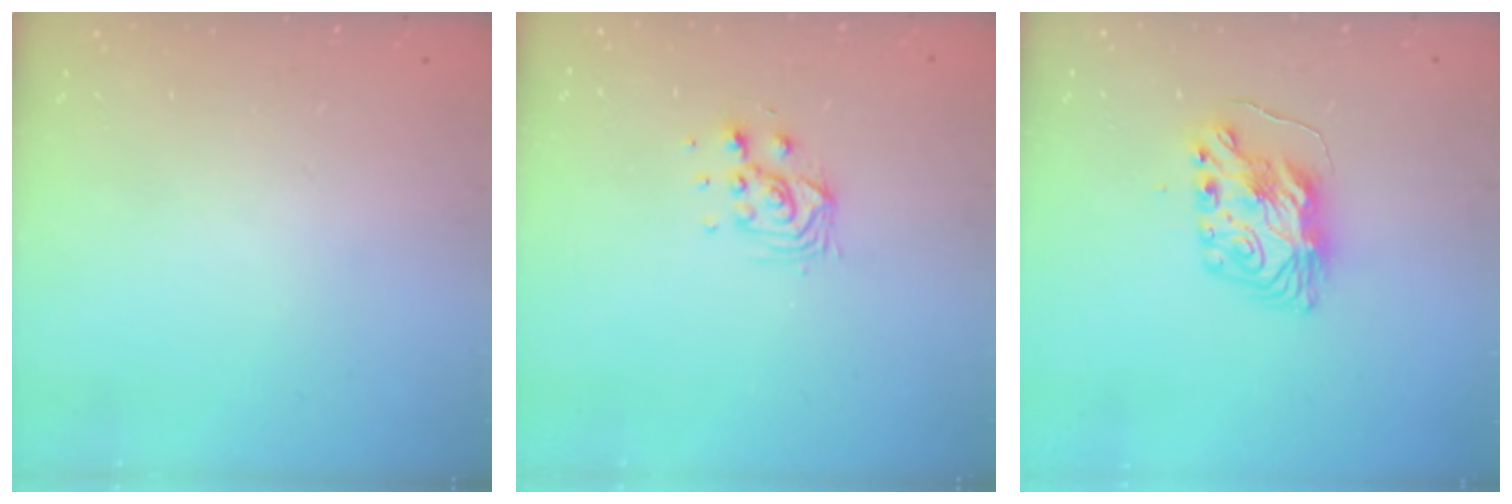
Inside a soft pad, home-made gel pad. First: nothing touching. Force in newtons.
{"total": 5.9, "press": 5.9, "slide": 0.4}
{"total": 9.0, "press": 9.0, "slide": 0.6}